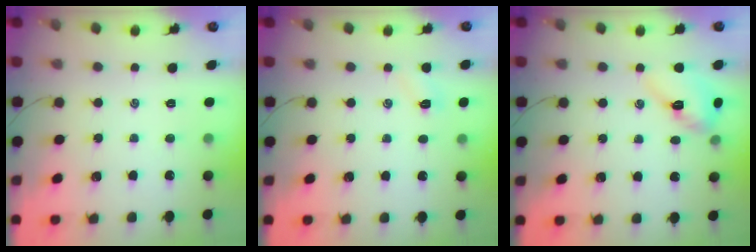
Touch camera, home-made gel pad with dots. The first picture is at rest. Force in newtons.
{"total": 3.2, "press": 3.1, "slide": 0.9}
{"total": 10.5, "press": 10.4, "slide": 1.1}